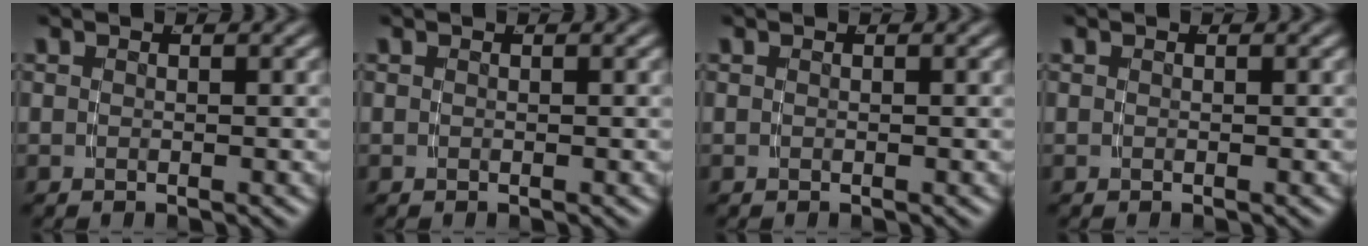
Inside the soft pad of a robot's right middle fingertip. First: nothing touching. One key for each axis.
{"total": 0.0}
{"total": 0.0}
{"total": 0.0}